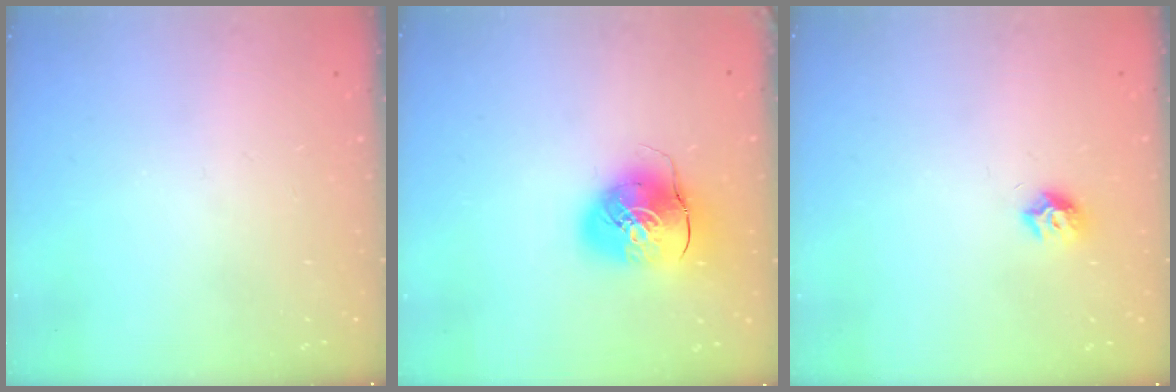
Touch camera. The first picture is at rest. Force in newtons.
{"total": 10.8, "press": 10.6, "slide": 2.0}
{"total": 7.4, "press": 7.3, "slide": 0.8}